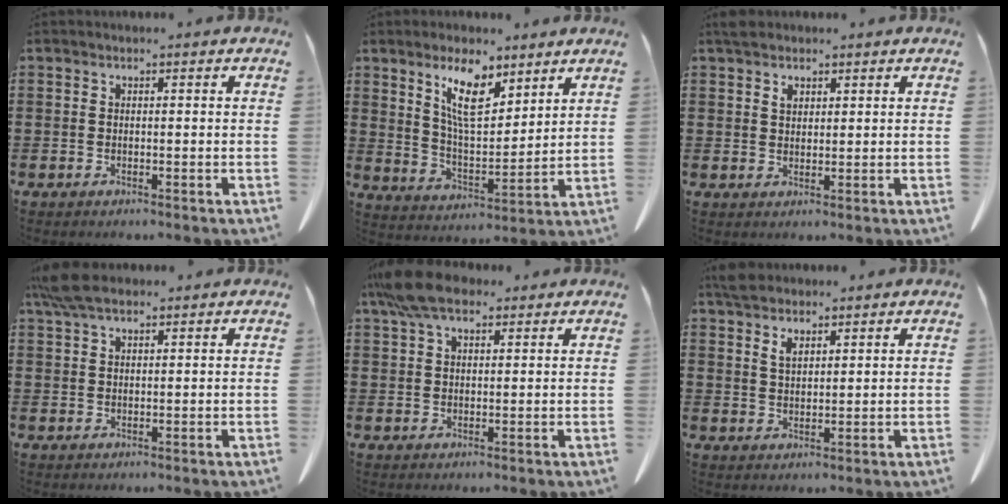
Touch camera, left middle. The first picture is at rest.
{"total": 9.4, "force": [6.3, 3.2, 6.1], "torque": [-0.121, -0.021, 0.113]}
{"total": 2.2, "force": [1.6, 1.2, 0.9], "torque": [-0.015, 0.000, 0.029]}
{"total": 5.2, "force": [3.7, 1.5, 3.3], "torque": [-0.082, -0.002, 0.068]}
{"total": 7.0, "force": [4.9, 2.7, 4.1], "torque": [-0.097, 0.000, 0.094]}
{"total": 3.4, "force": [2.6, 1.5, 1.6], "torque": [-0.039, 0.006, 0.050]}